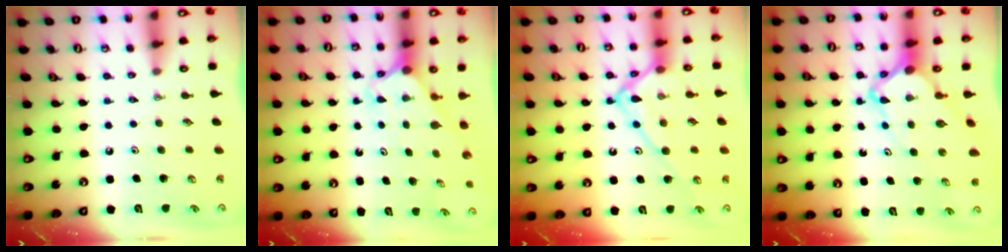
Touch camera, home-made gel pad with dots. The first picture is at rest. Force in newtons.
{"total": 2.3, "press": 2.3, "slide": 0.2}
{"total": 16.5, "press": 16.5, "slide": 1.5}
{"total": 6.6, "press": 6.6, "slide": 0.6}